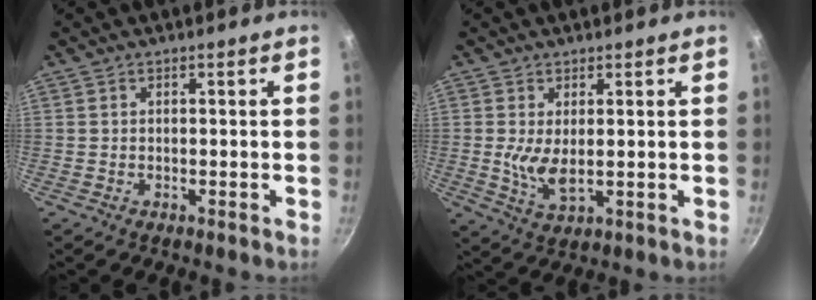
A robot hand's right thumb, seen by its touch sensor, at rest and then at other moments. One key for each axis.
{"total": 5.3, "fx": 0.5, "fy": 2.2, "fz": 4.8, "tx": -0.093, "ty": -0.018, "tz": 0.018}